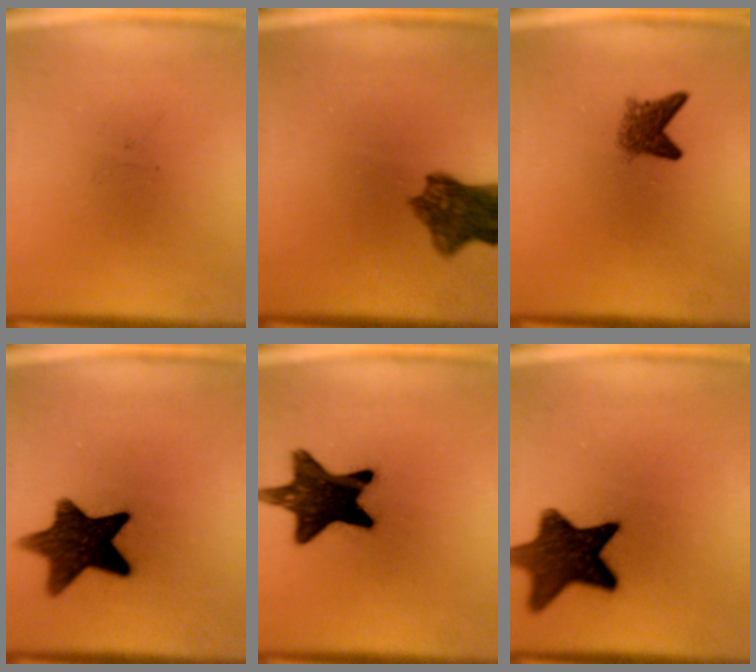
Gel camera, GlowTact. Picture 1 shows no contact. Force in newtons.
{"total": 7.7}
{"total": 3.1}
{"total": 12.3}
{"total": 15.1}
{"total": 12.4}